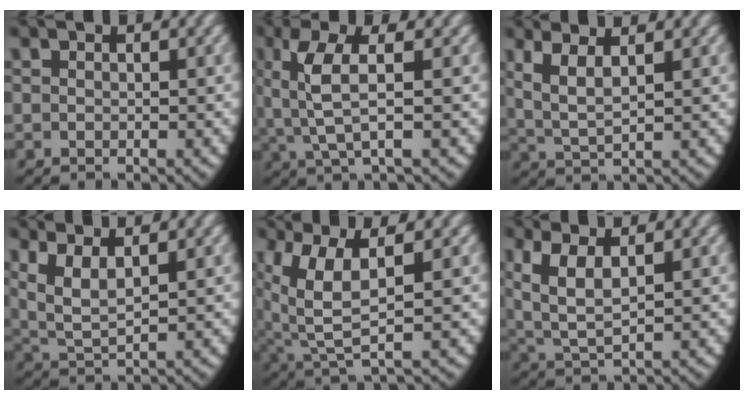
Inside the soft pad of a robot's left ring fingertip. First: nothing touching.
{"total": 5.2, "force": [1.1, 1.8, 4.8], "torque": [-0.104, -0.003, 0.026]}
{"total": 5.0, "force": [1.7, 2.9, 3.7], "torque": [-0.100, -0.007, 0.033]}
{"total": 6.7, "force": [2.0, 4.7, 4.4], "torque": [-0.123, -0.013, 0.035]}
{"total": 8.0, "force": [2.0, 4.6, 6.2], "torque": [-0.142, -0.012, 0.040]}
{"total": 6.1, "force": [1.3, 4.0, 4.4], "torque": [-0.125, -0.022, 0.036]}